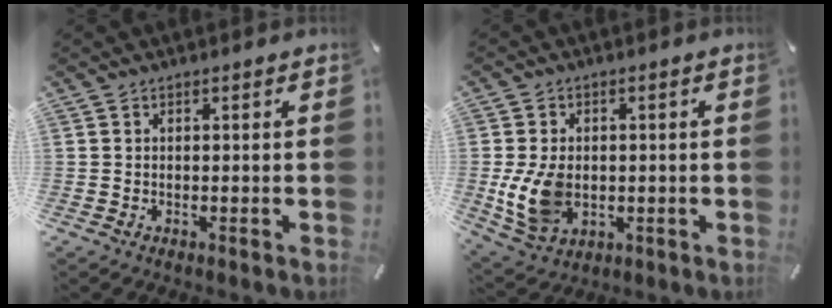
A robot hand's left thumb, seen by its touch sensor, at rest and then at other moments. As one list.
[{"total": 10.0, "force": [-1.0, 7.5, 6.6], "torque": [-0.140, 0.000, -0.016]}]